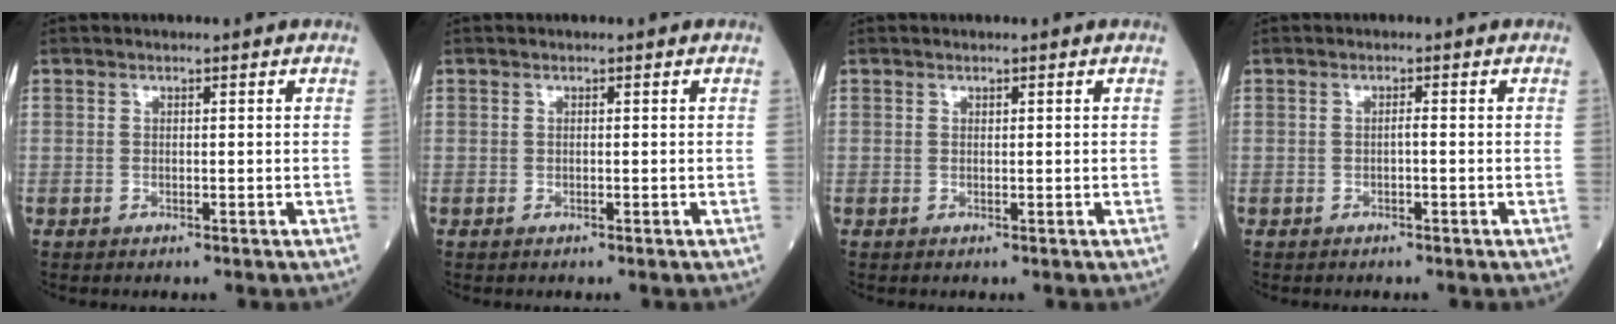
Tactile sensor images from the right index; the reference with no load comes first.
{"total": 0.0}
{"total": 0.0}
{"total": 0.6, "force": [-0.2, 0.0, 0.6], "torque": [-0.008, 0.002, -0.005]}